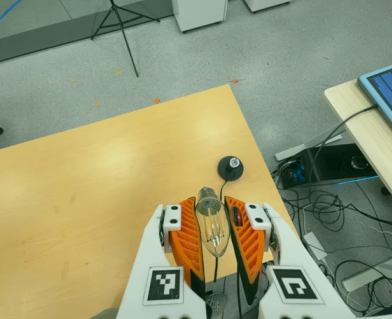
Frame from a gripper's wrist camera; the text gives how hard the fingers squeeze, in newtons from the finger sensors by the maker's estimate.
{"total": 21.0, "left": 22.4, "right": 19.6}